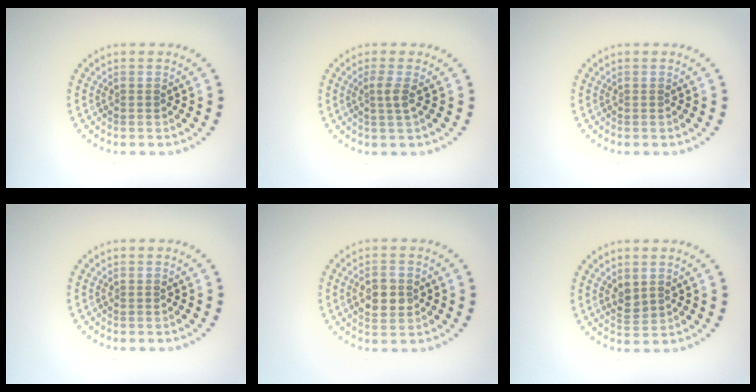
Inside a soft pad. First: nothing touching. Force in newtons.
{"total": 1.4, "press": 1.0, "slide": 1.0}
{"total": 0.0}
{"total": 0.0}
{"total": 3.0, "press": 3.0, "slide": 0.1}
{"total": 1.6, "press": 1.6, "slide": 0.5}